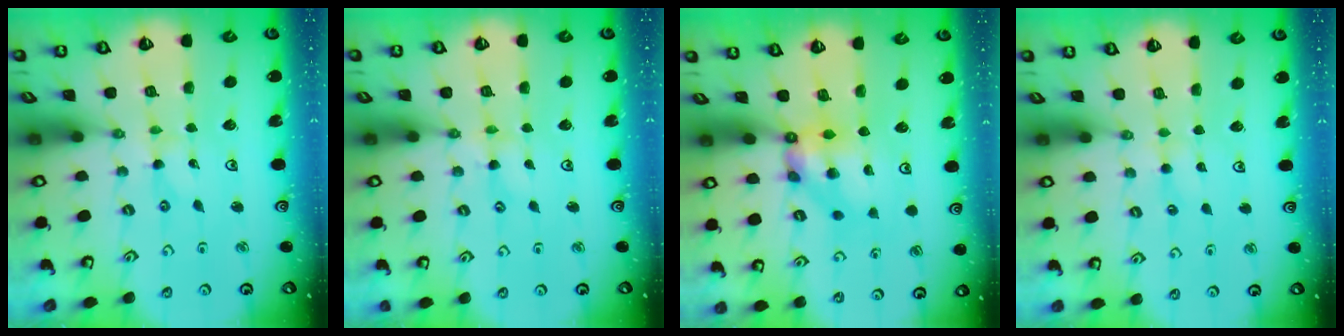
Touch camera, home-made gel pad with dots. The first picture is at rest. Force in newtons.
{"total": 1.7, "press": 1.7, "slide": 0.3}
{"total": 6.6, "press": 6.6, "slide": 0.6}
{"total": 2.8, "press": 2.8, "slide": 0.3}